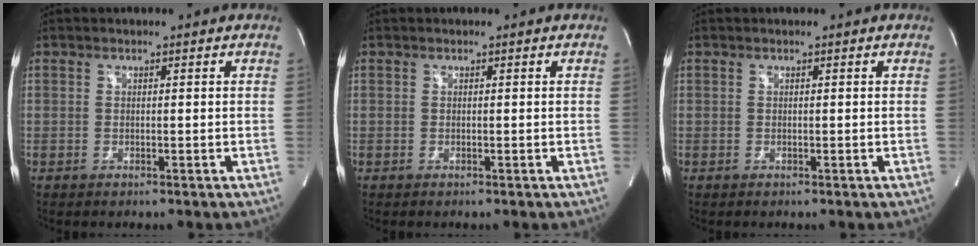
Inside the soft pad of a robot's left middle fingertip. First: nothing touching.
{"total": 0.0}
{"total": 0.0}